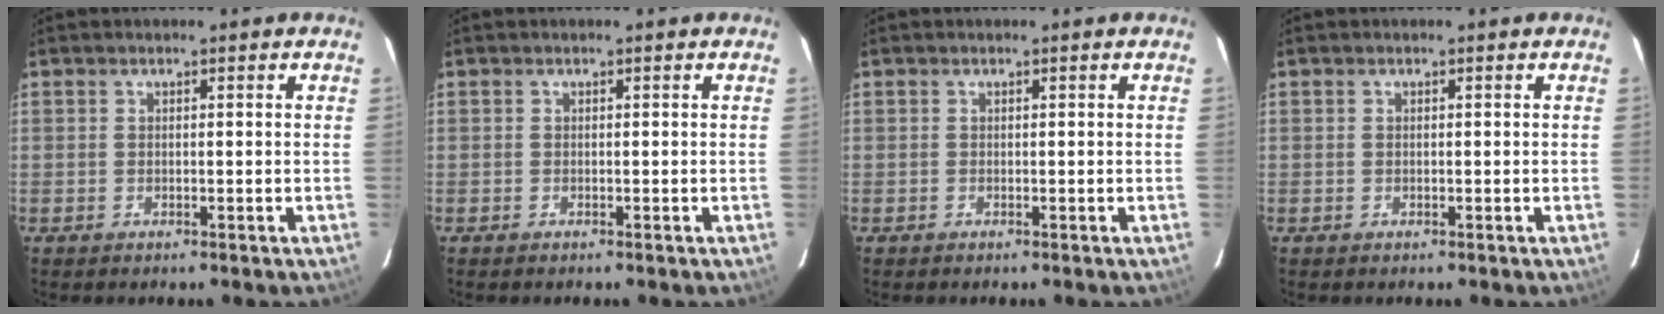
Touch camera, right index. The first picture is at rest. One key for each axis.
{"total": 0.0}
{"total": 0.0}
{"total": 0.0}